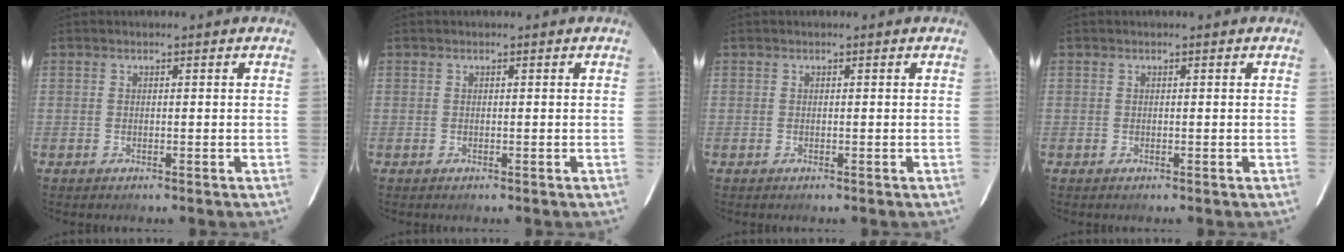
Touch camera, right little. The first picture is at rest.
{"total": 0.0}
{"total": 0.0}
{"total": 0.0}